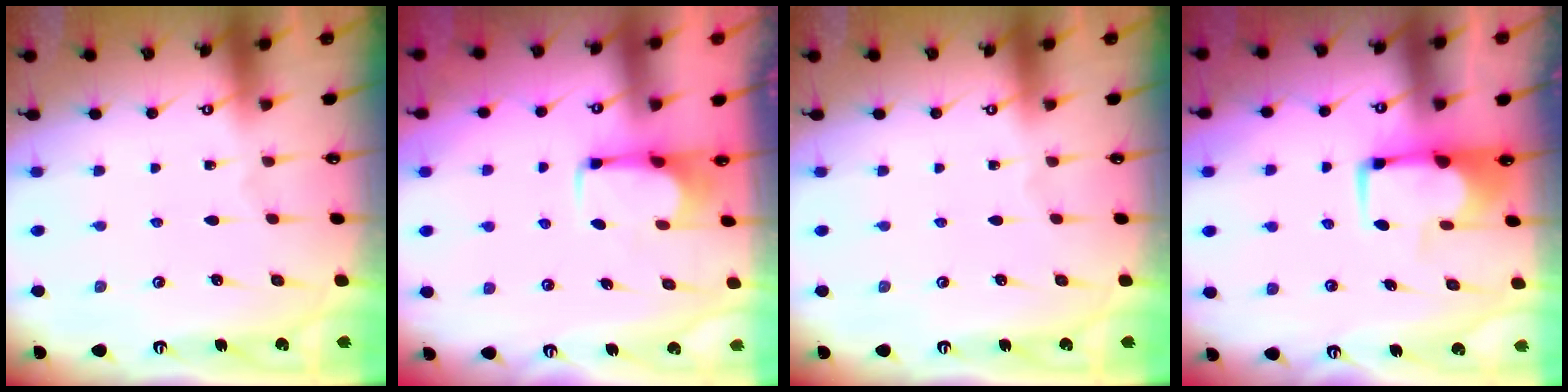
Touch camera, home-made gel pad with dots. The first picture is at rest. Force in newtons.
{"total": 2.8, "press": 2.8, "slide": 0.5}
{"total": 0.0}
{"total": 2.4, "press": 2.3, "slide": 0.5}